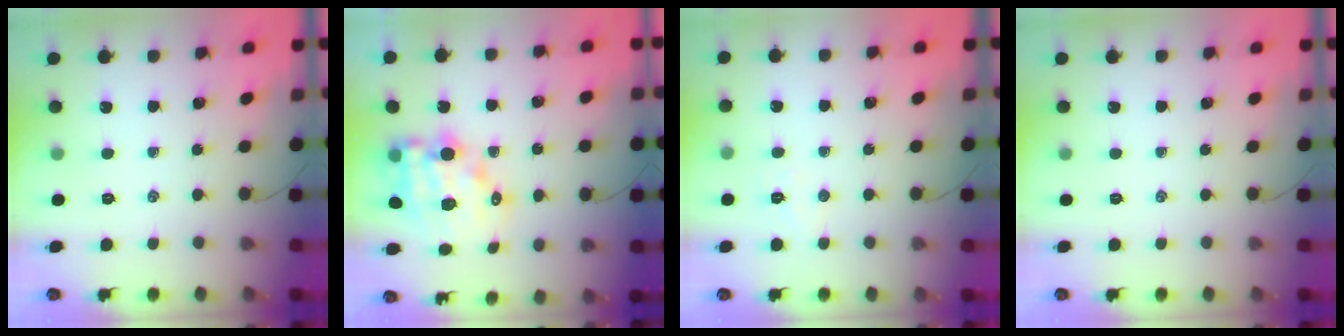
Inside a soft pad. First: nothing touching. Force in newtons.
{"total": 14.0, "press": 13.6, "slide": 3.5}
{"total": 4.0, "press": 3.9, "slide": 0.9}
{"total": 0.0}